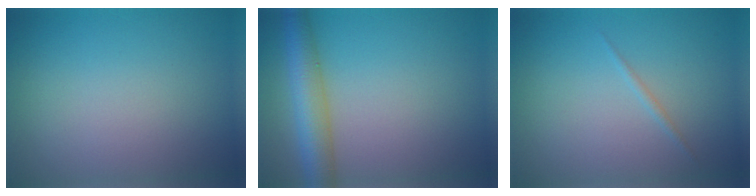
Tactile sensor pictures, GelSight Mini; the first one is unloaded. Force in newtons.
{"total": 4.8, "press": 4.8, "slide": 0.2}
{"total": 0.5, "press": 0.5, "slide": 0.0}